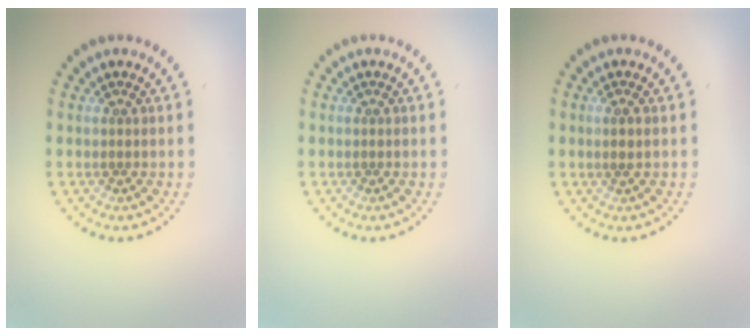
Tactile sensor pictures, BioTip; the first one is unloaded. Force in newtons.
{"total": 0.0}
{"total": 0.6, "press": 0.5, "slide": 0.4}